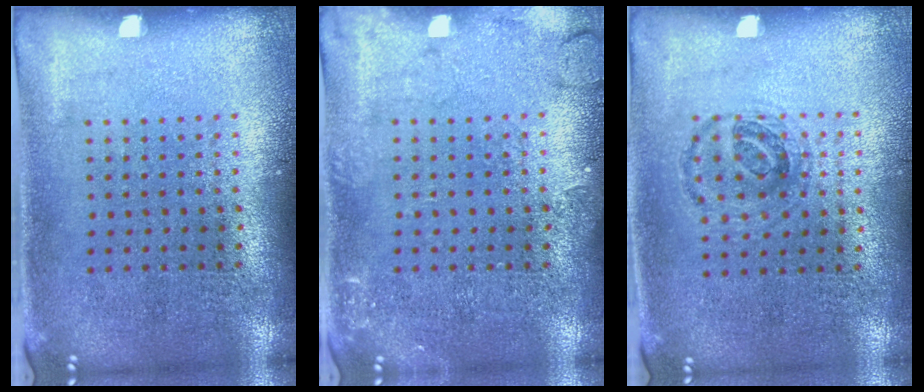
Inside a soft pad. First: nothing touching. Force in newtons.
{"total": 2.0, "press": 2.0, "slide": 0.4}
{"total": 0.9, "press": 0.8, "slide": 0.3}